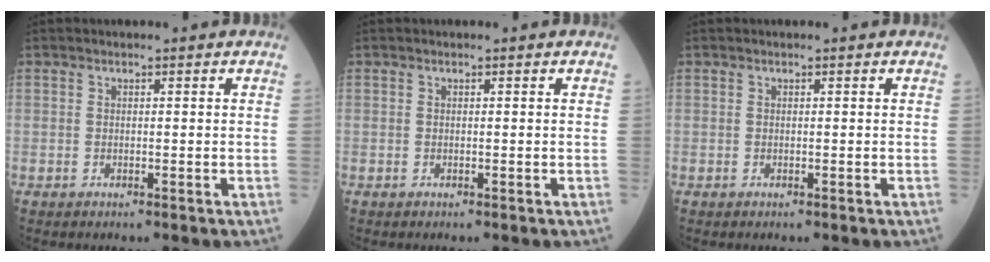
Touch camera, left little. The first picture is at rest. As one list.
[{"total": 0.0}, {"total": 0.0}]